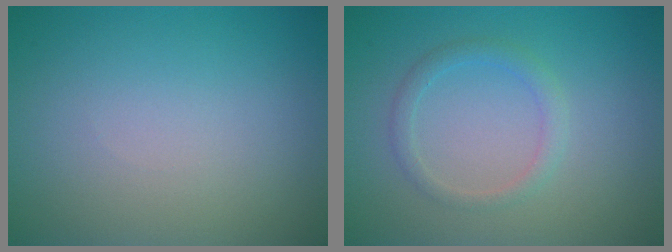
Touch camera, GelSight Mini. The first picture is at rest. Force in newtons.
{"total": 1.6, "press": 1.6, "slide": 0.0}